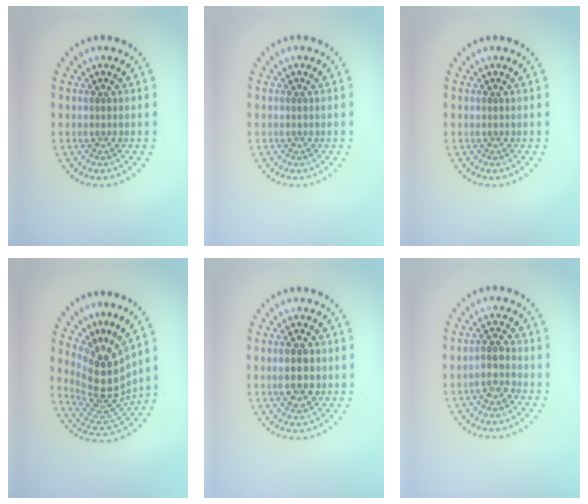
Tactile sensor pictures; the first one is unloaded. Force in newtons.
{"total": 0.0}
{"total": 0.0}
{"total": 5.2, "press": 3.7, "slide": 3.6}
{"total": 3.9, "press": 3.9, "slide": 0.2}
{"total": 2.1, "press": 2.0, "slide": 0.7}